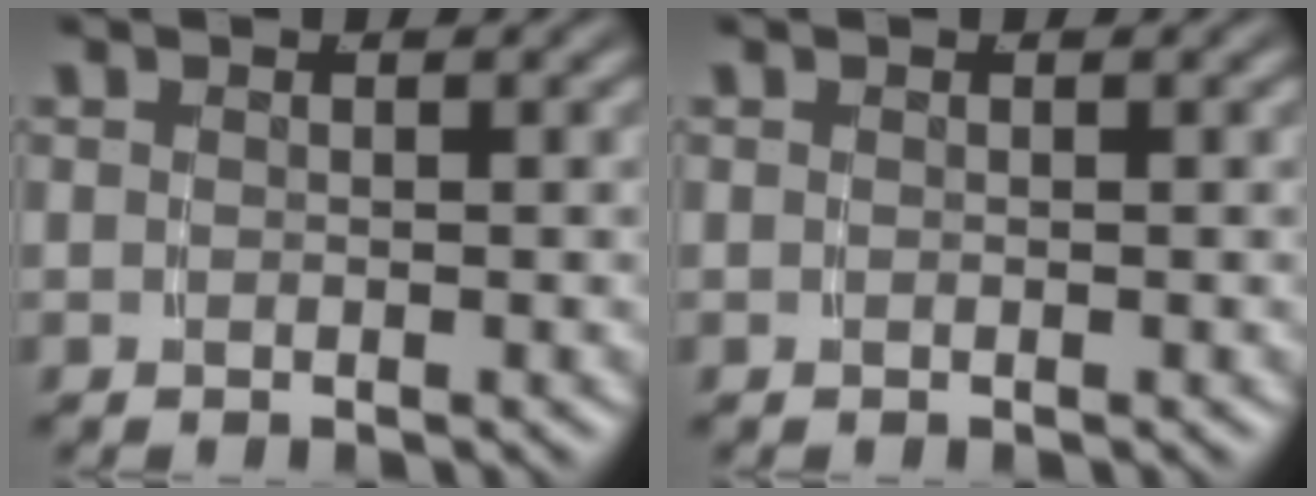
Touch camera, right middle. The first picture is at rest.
{"total": 0.0}